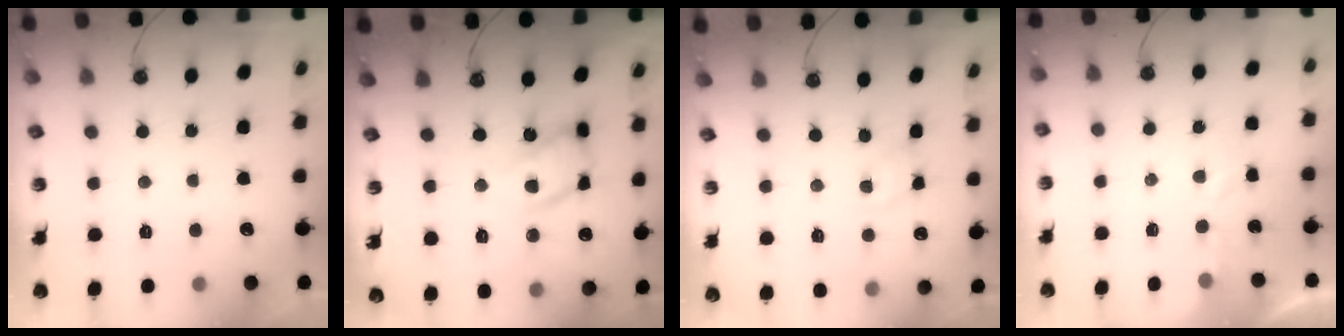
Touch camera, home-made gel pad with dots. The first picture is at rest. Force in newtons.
{"total": 15.2, "press": 15.2, "slide": 1.5}
{"total": 3.7, "press": 3.7, "slide": 0.5}
{"total": 2.2, "press": 2.1, "slide": 0.4}